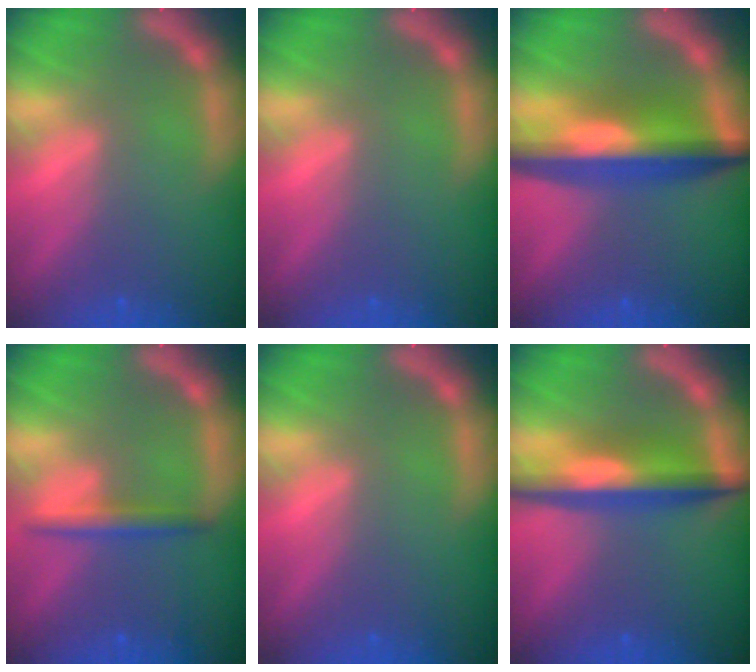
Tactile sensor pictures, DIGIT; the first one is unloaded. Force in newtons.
{"total": 0.0}
{"total": 9.0}
{"total": 2.4}
{"total": 0.0}
{"total": 6.6}